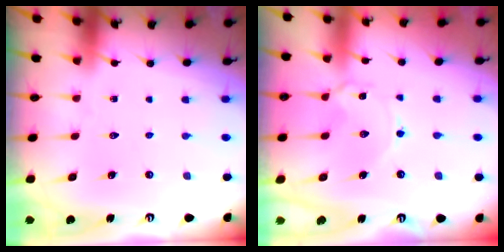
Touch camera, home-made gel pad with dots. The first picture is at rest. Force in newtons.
{"total": 2.8, "press": 2.8, "slide": 0.2}